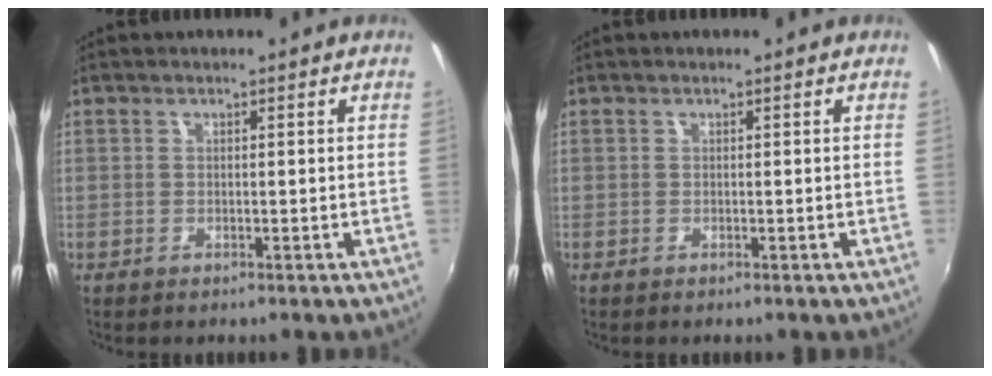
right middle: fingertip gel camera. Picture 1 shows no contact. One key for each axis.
{"total": 0.0}